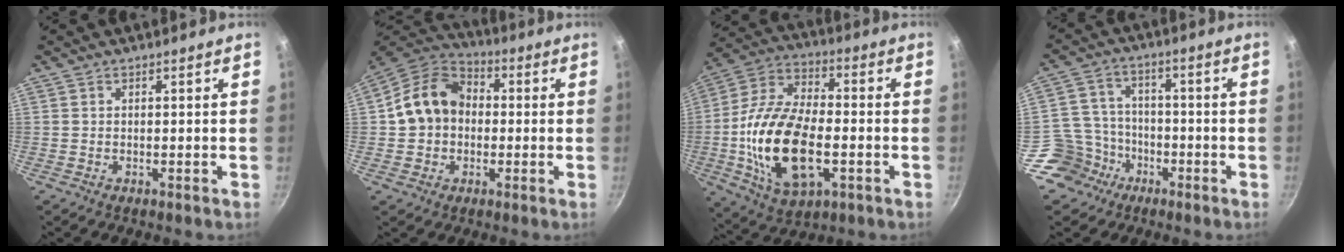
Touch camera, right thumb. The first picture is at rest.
{"total": 12.9, "force": [0.3, 10.3, 7.7], "torque": [-0.104, 0.033, -0.012]}
{"total": 21.2, "force": [-4.0, 11.2, 17.5], "torque": [-0.330, 0.024, -0.073]}
{"total": 9.2, "force": [-5.0, 7.6, 1.2], "torque": [0.006, 0.051, -0.095]}